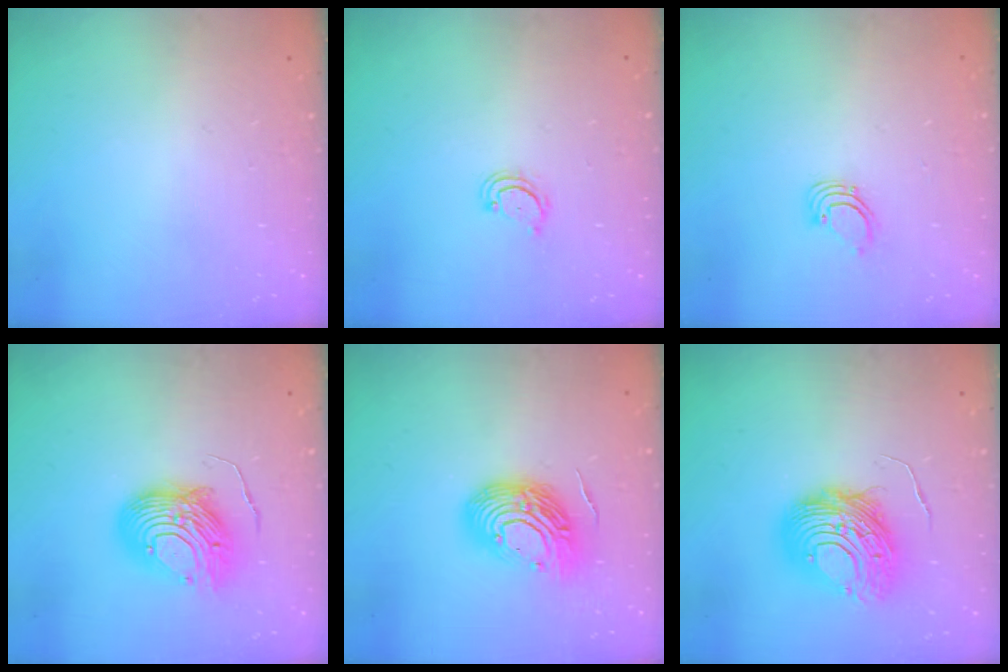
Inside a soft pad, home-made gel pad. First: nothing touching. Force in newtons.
{"total": 3.2, "press": 3.2, "slide": 0.3}
{"total": 2.2, "press": 2.2, "slide": 0.2}
{"total": 12.1, "press": 12.0, "slide": 1.2}
{"total": 15.7, "press": 15.7, "slide": 1.1}
{"total": 13.2, "press": 13.2, "slide": 1.3}